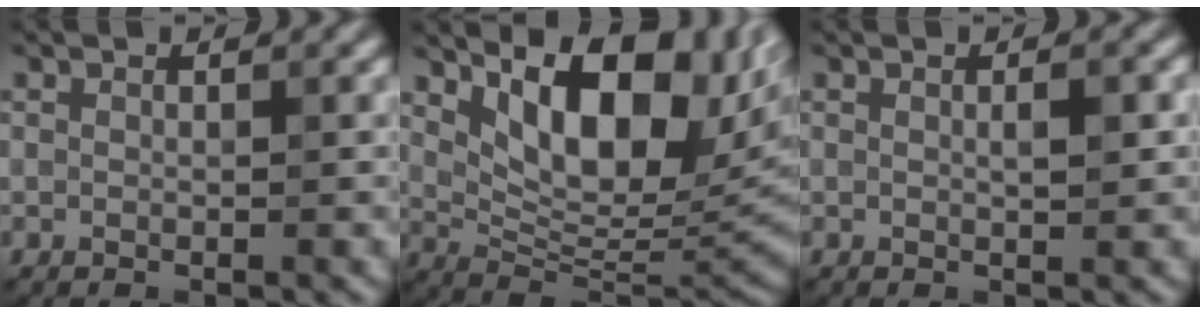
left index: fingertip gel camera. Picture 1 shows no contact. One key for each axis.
{"total": 11.8, "fx": 4.6, "fy": 5.5, "fz": 9.4, "tx": -0.136, "ty": -0.009, "tz": 0.086}
{"total": 1.3, "fx": 0.2, "fy": 0.3, "fz": 1.2, "tx": -0.019, "ty": 0.000, "tz": 0.003}